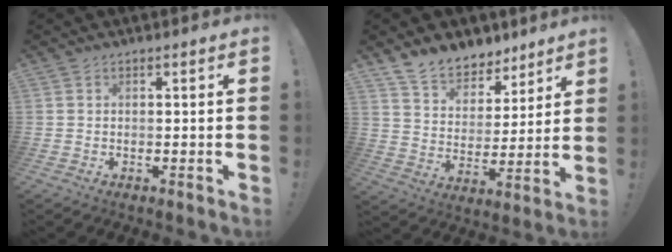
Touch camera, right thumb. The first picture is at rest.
{"total": 11.0, "force": [9.2, 5.5, 2.6], "torque": [-0.058, -0.071, 0.176]}